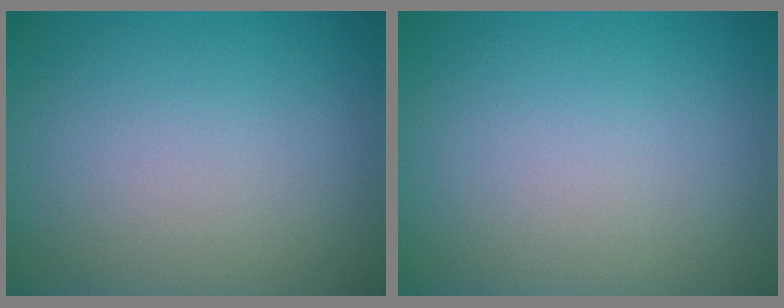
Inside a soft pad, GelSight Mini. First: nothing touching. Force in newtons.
{"total": 0.0}